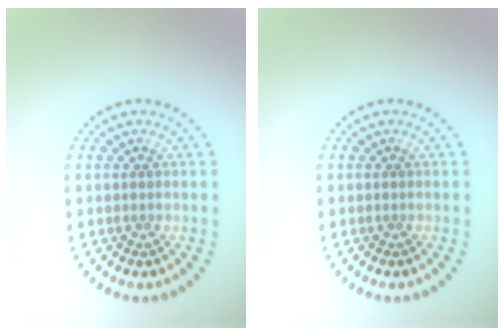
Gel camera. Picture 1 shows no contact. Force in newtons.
{"total": 0.0}